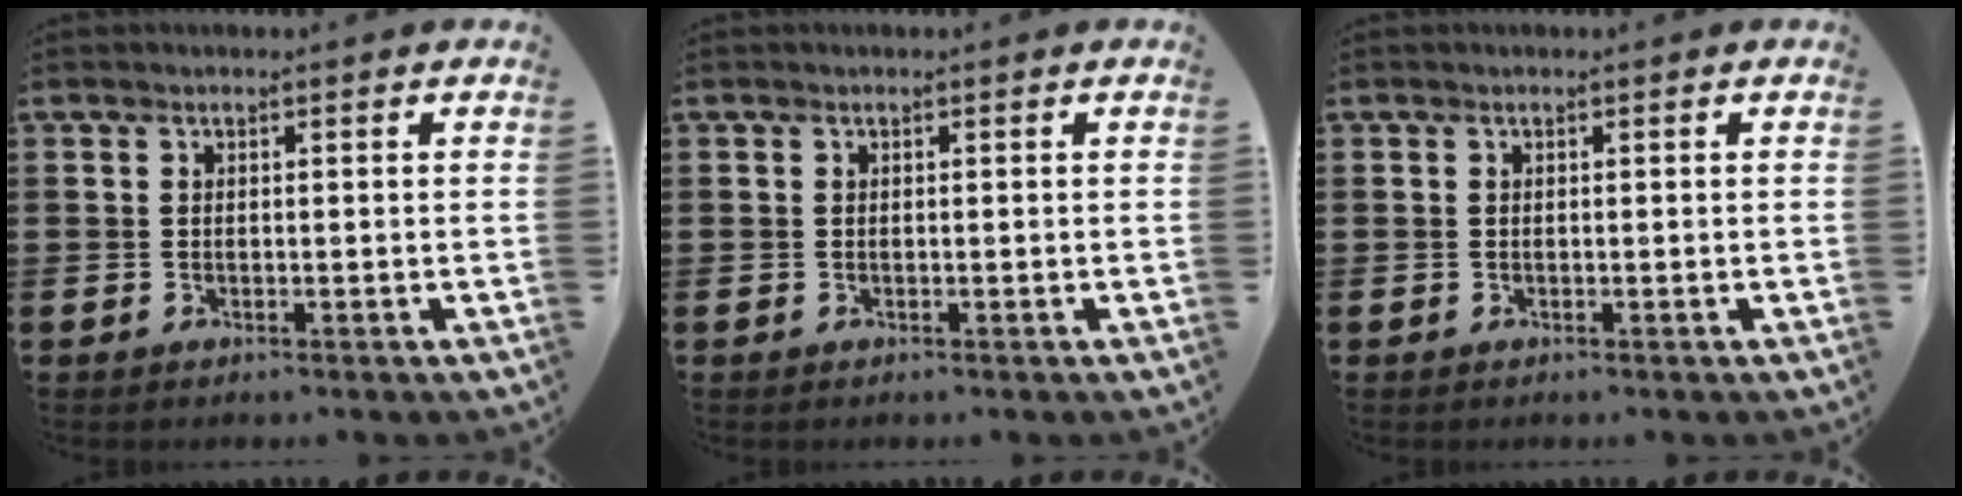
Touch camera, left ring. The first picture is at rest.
{"total": 0.0}
{"total": 0.0}